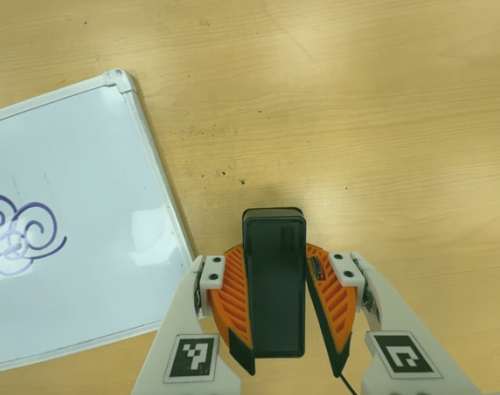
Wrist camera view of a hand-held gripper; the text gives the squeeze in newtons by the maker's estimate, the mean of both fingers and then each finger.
{"total": 6.6, "left": 5.2, "right": 7.9}